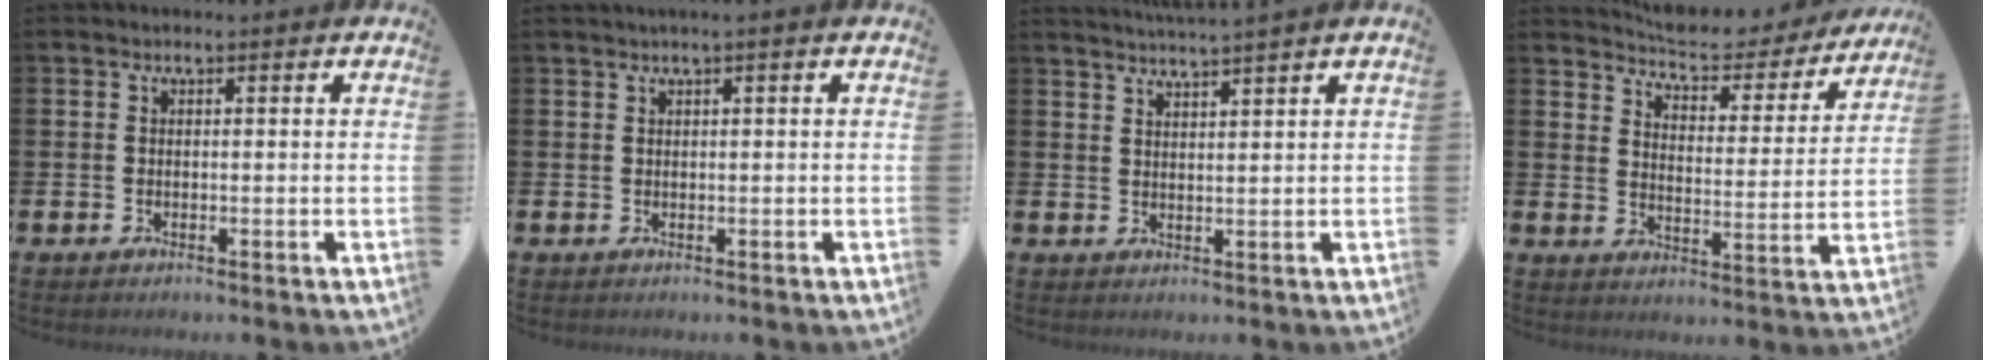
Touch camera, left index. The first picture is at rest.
{"total": 1.0, "force": [0.6, -0.2, 0.8], "torque": [-0.019, 0.003, 0.012]}
{"total": 2.7, "force": [2.6, -0.8, 0.0], "torque": [-0.011, -0.010, 0.049]}
{"total": 6.4, "force": [6.1, 1.1, 1.5], "torque": [-0.056, -0.048, 0.103]}